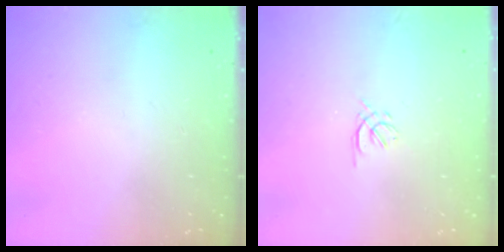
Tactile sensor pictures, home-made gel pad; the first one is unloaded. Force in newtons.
{"total": 1.6, "press": 1.5, "slide": 0.5}